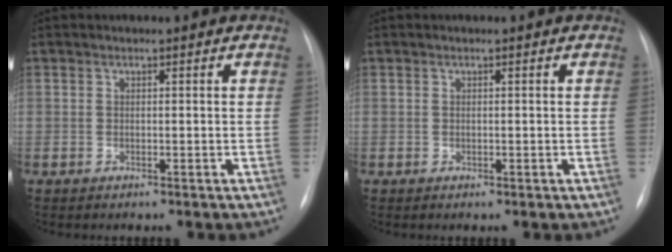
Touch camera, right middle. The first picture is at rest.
{"total": 0.0}